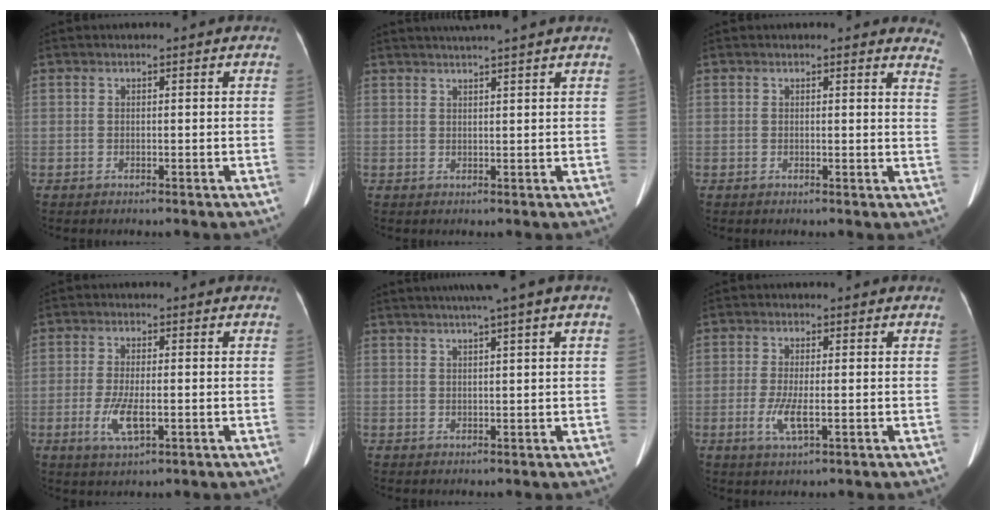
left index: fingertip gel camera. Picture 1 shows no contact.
{"total": 5.8, "force": [5.0, -1.0, 2.8], "torque": [-0.039, 0.022, 0.067]}
{"total": 4.9, "force": [4.8, 0.7, 0.8], "torque": [0.005, -0.025, 0.016]}
{"total": 5.2, "force": [-1.4, 1.5, 4.7], "torque": [-0.102, -0.008, -0.022]}
{"total": 6.4, "force": [4.2, -1.0, 4.7], "torque": [-0.070, 0.026, 0.061]}
{"total": 4.1, "force": [-1.1, 0.9, 3.9], "torque": [-0.086, -0.007, -0.016]}